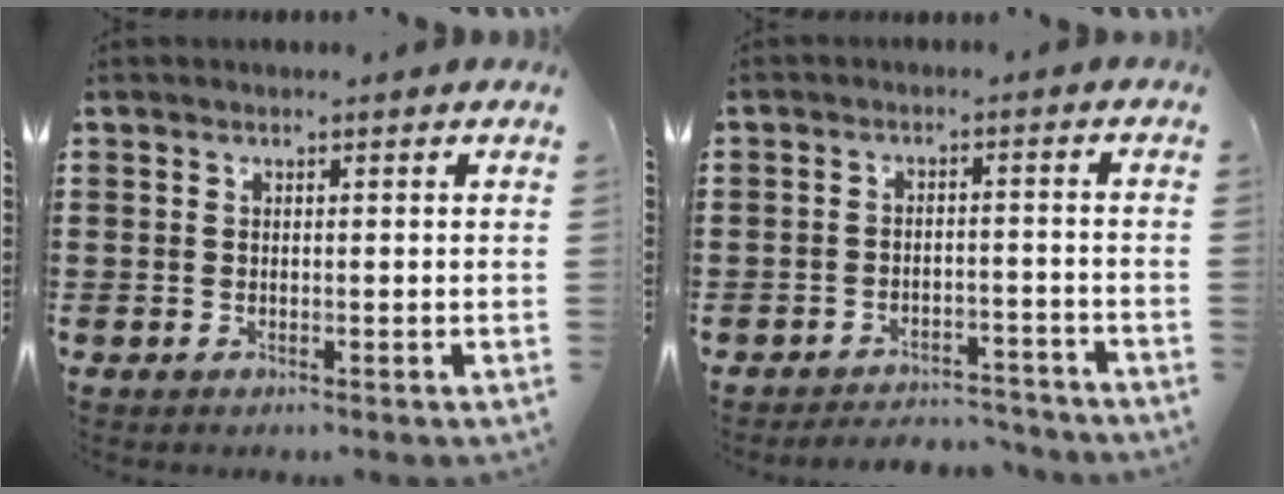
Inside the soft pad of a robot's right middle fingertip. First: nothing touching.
{"total": 3.7, "force": [-3.7, 0.4, -0.2], "torque": [-0.004, -0.001, -0.079]}